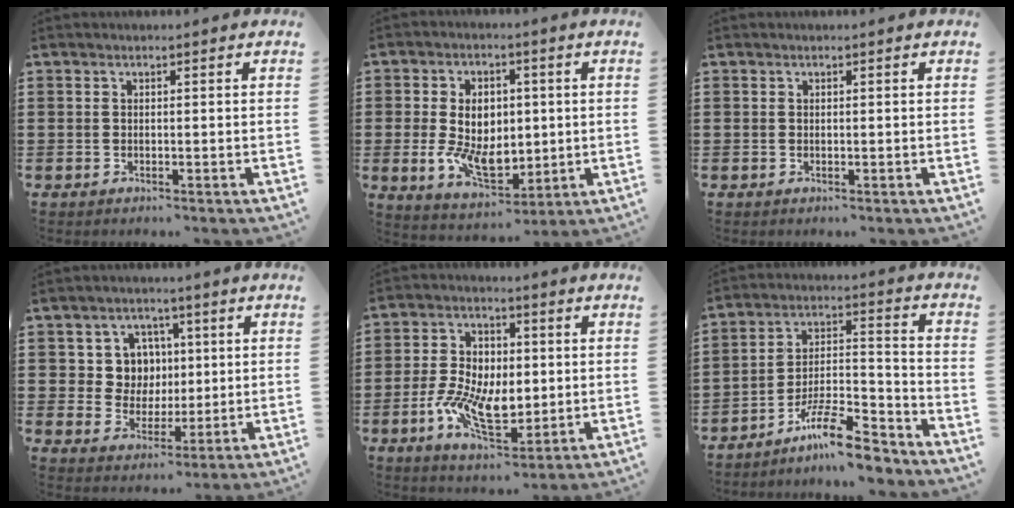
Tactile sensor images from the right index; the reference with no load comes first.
{"total": 8.9, "force": [0.0, 6.1, 6.5], "torque": [-0.122, 0.004, -0.004]}
{"total": 0.0}
{"total": 6.8, "force": [1.5, 6.3, 2.2], "torque": [-0.066, 0.018, 0.026]}
{"total": 9.7, "force": [-1.8, 5.7, 7.6], "torque": [-0.175, 0.006, -0.037]}
{"total": 11.5, "force": [-9.4, 2.2, 6.3], "torque": [-0.104, 0.036, -0.179]}